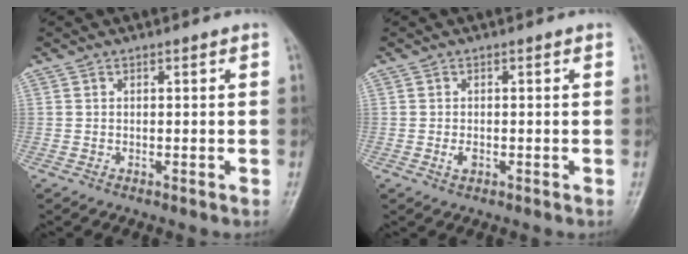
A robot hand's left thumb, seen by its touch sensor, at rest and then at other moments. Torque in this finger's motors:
{"motor_torque": [0.01, 0.01, 0.25, 0.14, 0.00]}